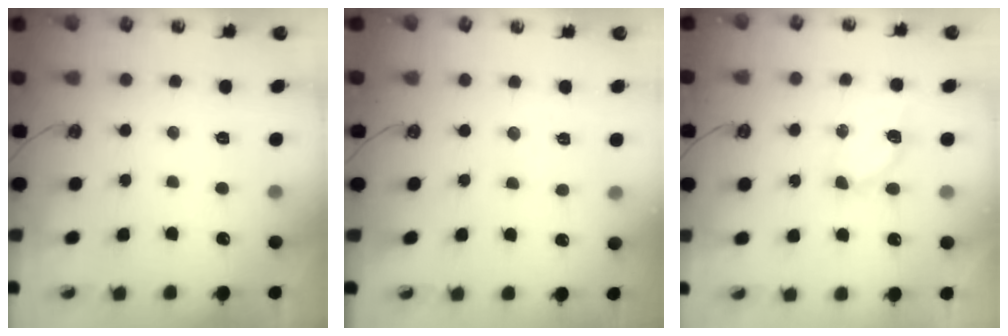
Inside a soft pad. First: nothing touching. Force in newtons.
{"total": 2.5, "press": 2.5, "slide": 0.4}
{"total": 4.2, "press": 4.2, "slide": 0.5}